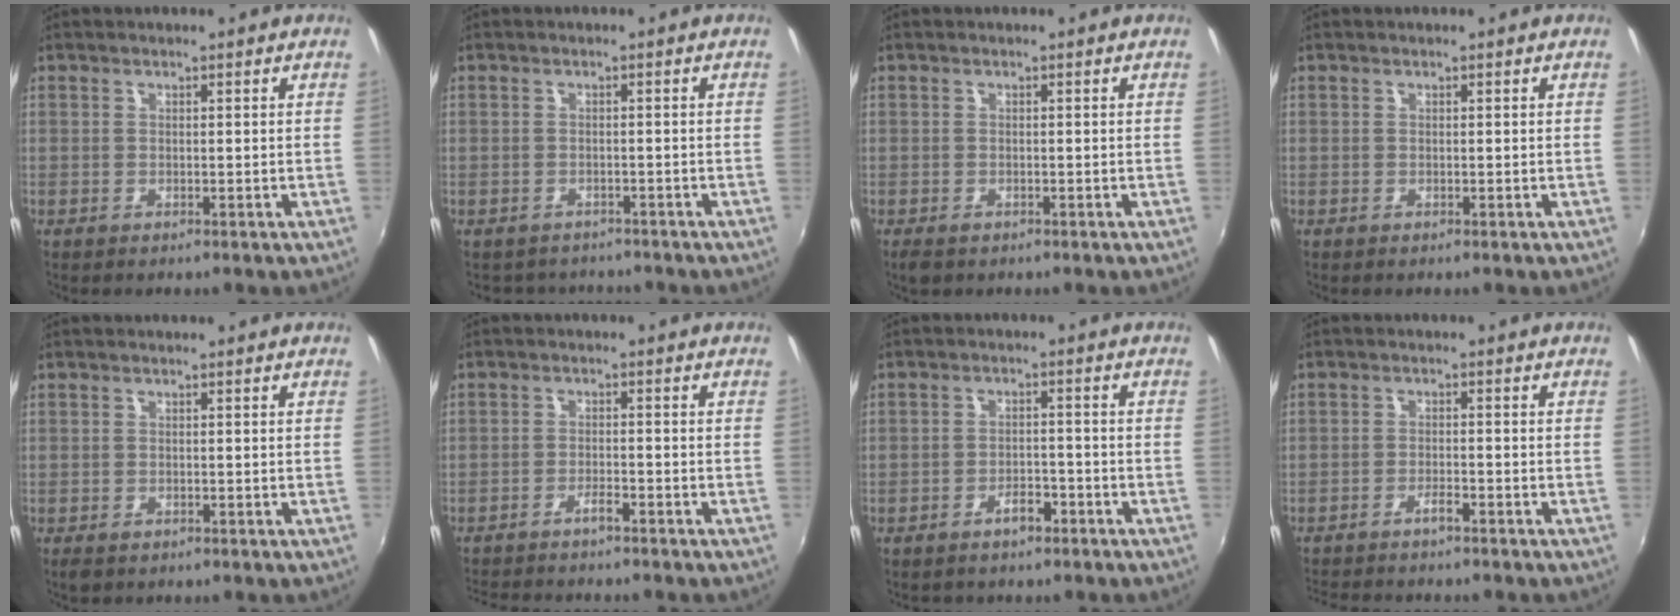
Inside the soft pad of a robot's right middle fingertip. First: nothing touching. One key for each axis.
{"total": 3.7, "fx": -3.3, "fy": 1.7, "fz": 0.4, "tx": -0.014, "ty": -0.009, "tz": -0.047}
{"total": 2.3, "fx": -1.5, "fy": 1.3, "fz": 1.2, "tx": -0.024, "ty": -0.011, "tz": -0.025}
{"total": 0.0}
{"total": 1.9, "fx": -1.2, "fy": 1.1, "fz": 0.9, "tx": -0.020, "ty": -0.008, "tz": -0.019}
{"total": 5.5, "fx": -4.9, "fy": 0.4, "fz": 2.4, "tx": -0.058, "ty": -0.005, "tz": -0.083}
{"total": 2.8, "fx": -1.9, "fy": 1.5, "fz": 1.5, "tx": -0.033, "ty": 0.006, "tz": -0.023}
{"total": 4.5, "fx": -4.1, "fy": 0.3, "fz": 2.0, "tx": -0.049, "ty": -0.006, "tz": -0.072}